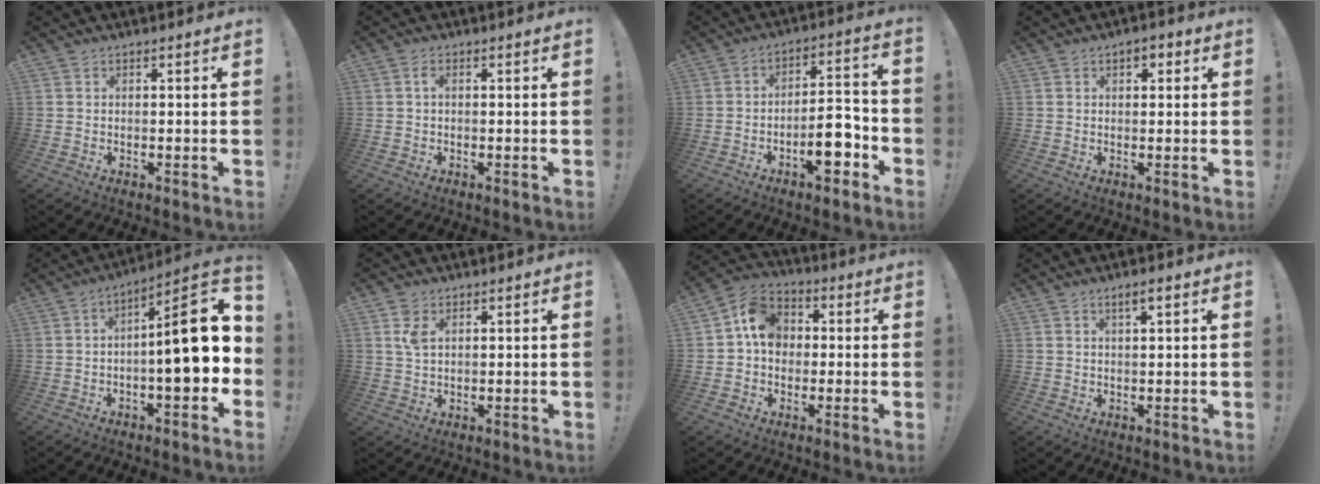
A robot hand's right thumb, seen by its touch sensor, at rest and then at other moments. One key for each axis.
{"total": 1.4, "fx": 0.1, "fy": 0.7, "fz": 1.3, "tx": -0.023, "ty": 0.003, "tz": 0.000}
{"total": 10.0, "fx": -4.9, "fy": 4.3, "fz": 7.6, "tx": -0.099, "ty": 0.034, "tz": -0.086}
{"total": 2.5, "fx": 0.7, "fy": 1.7, "fz": 1.7, "tx": -0.018, "ty": 0.003, "tz": 0.009}
{"total": 16.5, "fx": -0.4, "fy": 4.8, "fz": 15.8, "tx": -0.212, "ty": 0.002, "tz": -0.007}
{"total": 3.8, "fx": 1.6, "fy": 2.1, "fz": 2.7, "tx": -0.044, "ty": 0.000, "tz": 0.027}
{"total": 11.0, "fx": 1.1, "fy": 9.2, "fz": 6.1, "tx": -0.091, "ty": 0.019, "tz": 0.029}
{"total": 2.5, "fx": 1.3, "fy": 0.1, "fz": 2.1, "tx": -0.042, "ty": 0.000, "tz": 0.022}